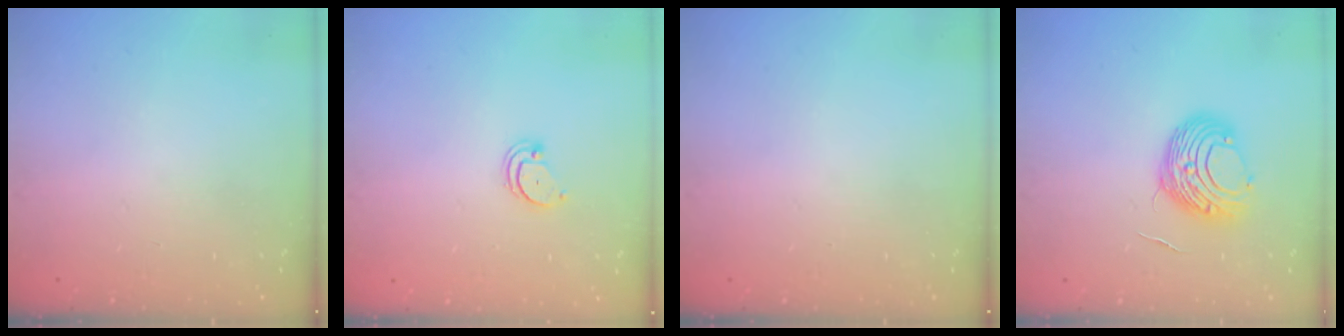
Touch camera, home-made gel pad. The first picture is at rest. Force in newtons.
{"total": 1.8, "press": 1.8, "slide": 0.2}
{"total": 0.0}
{"total": 10.2, "press": 10.2, "slide": 0.8}